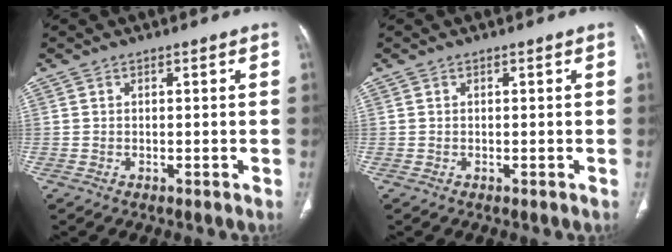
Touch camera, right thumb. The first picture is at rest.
{"total": 0.0}